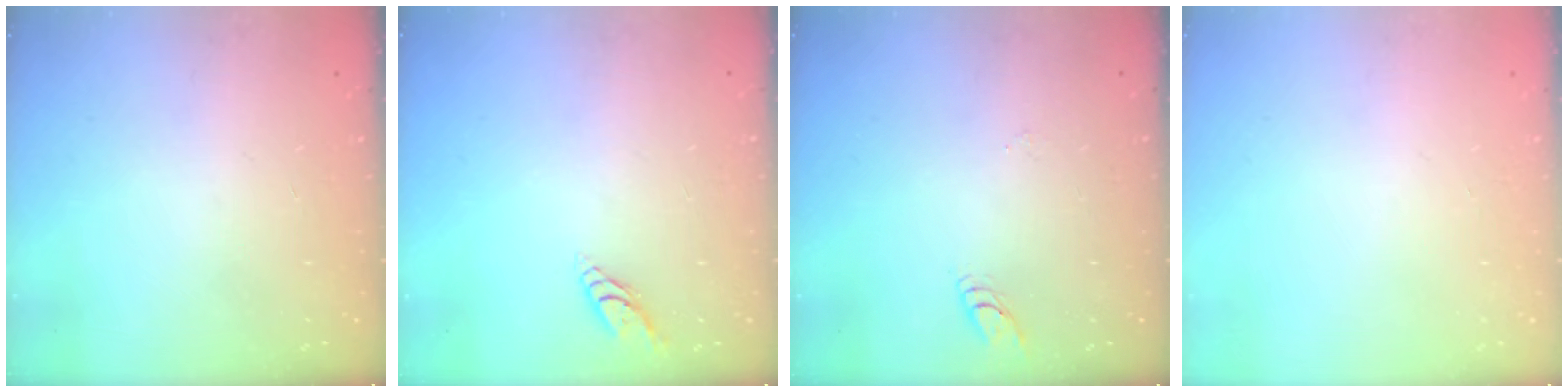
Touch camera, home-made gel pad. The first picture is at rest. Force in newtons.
{"total": 4.3, "press": 4.2, "slide": 0.6}
{"total": 4.8, "press": 4.8, "slide": 0.4}
{"total": 0.0}